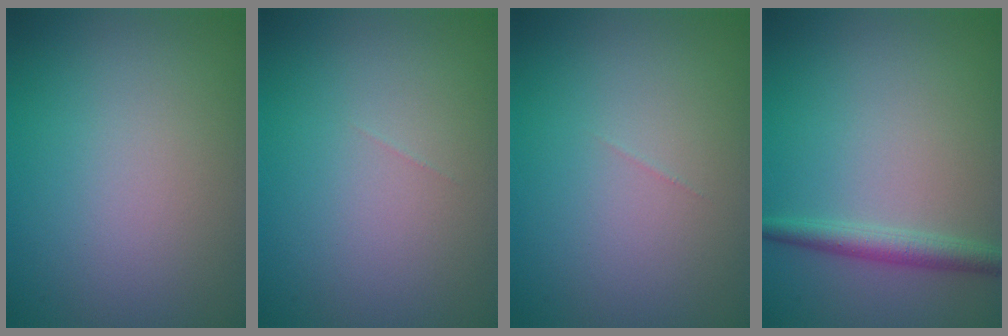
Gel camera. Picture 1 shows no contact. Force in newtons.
{"total": 0.0}
{"total": 0.0}
{"total": 2.3, "press": 2.3, "slide": 0.1}